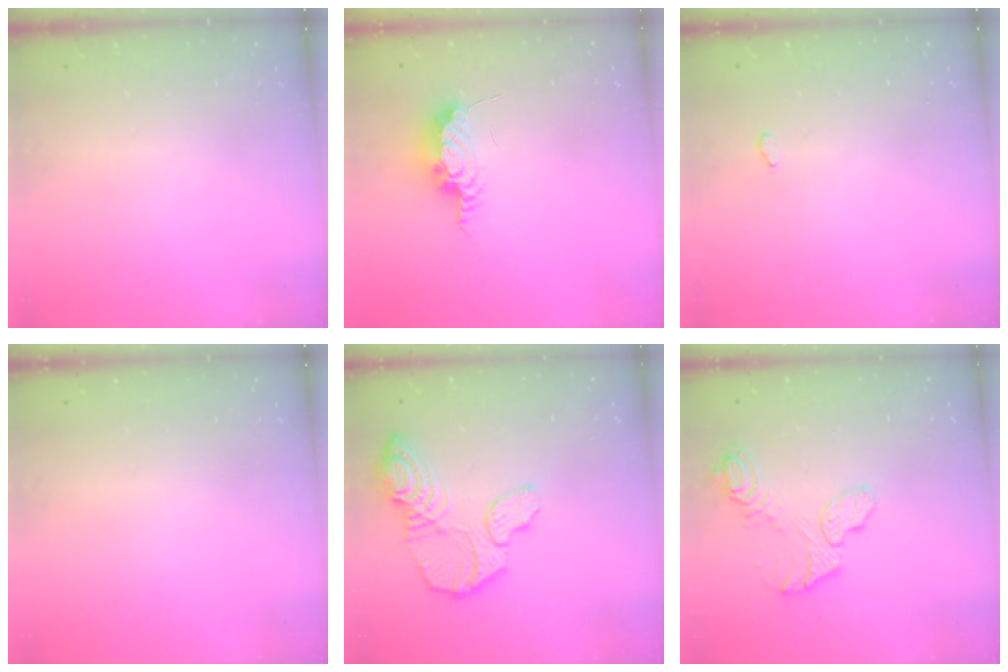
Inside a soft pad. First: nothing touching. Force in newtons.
{"total": 14.3, "press": 9.4, "slide": 10.8}
{"total": 2.6, "press": 2.2, "slide": 1.3}
{"total": 0.0}
{"total": 14.1, "press": 14.0, "slide": 1.4}
{"total": 10.3, "press": 10.3, "slide": 0.9}